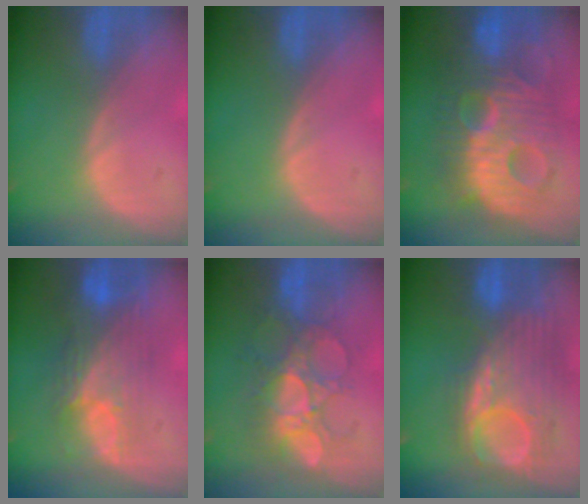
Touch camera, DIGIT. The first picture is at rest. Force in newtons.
{"total": 0.0}
{"total": 13.1, "press": 13.1, "slide": 1.1}
{"total": 9.8, "press": 8.3, "slide": 5.1}
{"total": 8.7, "press": 8.4, "slide": 2.4}
{"total": 11.5, "press": 10.4, "slide": 4.9}